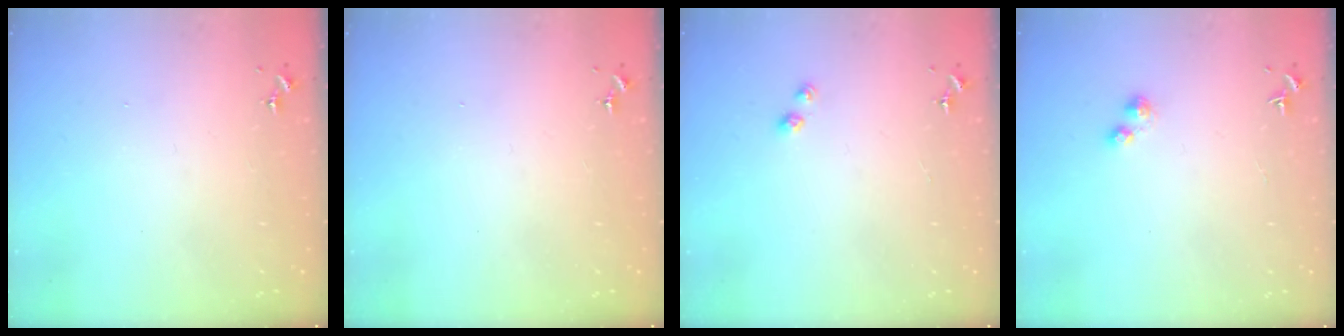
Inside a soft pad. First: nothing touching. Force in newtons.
{"total": 0.0}
{"total": 2.6, "press": 2.6, "slide": 0.4}
{"total": 2.1, "press": 2.1, "slide": 0.4}